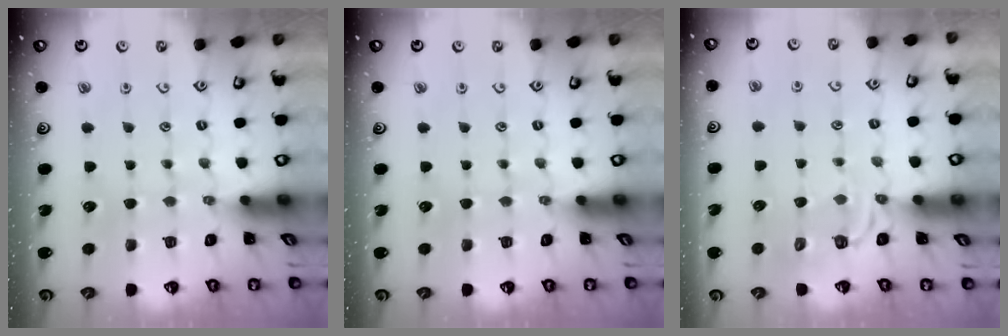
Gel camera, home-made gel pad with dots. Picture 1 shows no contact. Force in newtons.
{"total": 0.0}
{"total": 3.4, "press": 2.9, "slide": 1.8}